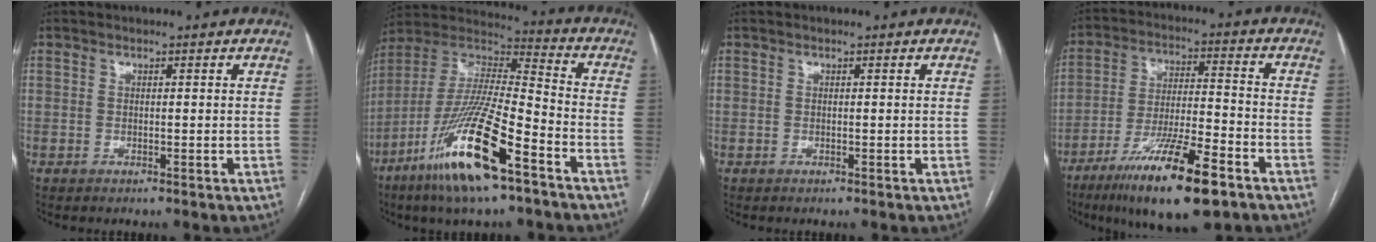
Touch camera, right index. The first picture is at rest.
{"total": 20.3, "force": [-10.8, 2.6, 17.0], "torque": [-0.366, -0.043, -0.202]}
{"total": 0.0}
{"total": 16.5, "force": [-10.1, 2.1, 12.9], "torque": [-0.228, -0.031, -0.175]}